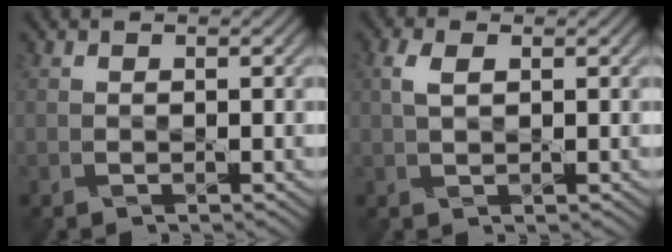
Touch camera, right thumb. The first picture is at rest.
{"total": 2.2, "force": [0.9, 1.0, 1.8], "torque": [-0.048, 0.005, 0.014]}